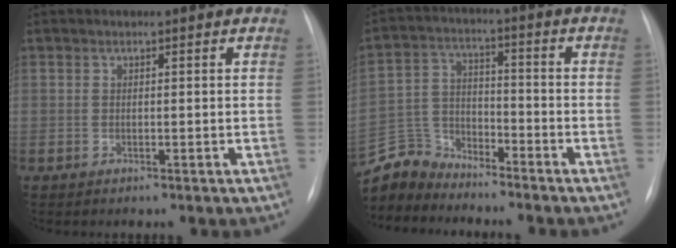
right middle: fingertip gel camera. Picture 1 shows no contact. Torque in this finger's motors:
{"motor_torque": [0.42, -0.42, 0.00, -0.04]}